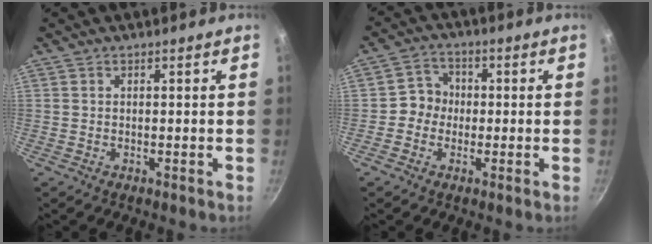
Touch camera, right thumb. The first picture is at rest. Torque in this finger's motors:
{"motor_torque": [0.16, 0.26, 0.53, -0.29, -0.02]}